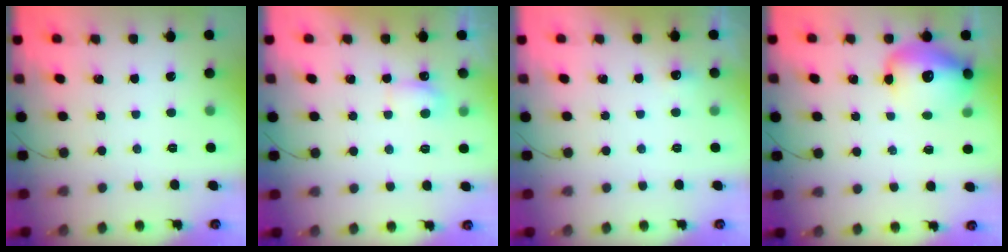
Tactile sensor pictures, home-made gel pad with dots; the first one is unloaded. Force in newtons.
{"total": 4.4, "press": 4.2, "slide": 1.4}
{"total": 3.7, "press": 3.6, "slide": 1.0}
{"total": 13.8, "press": 13.3, "slide": 3.8}